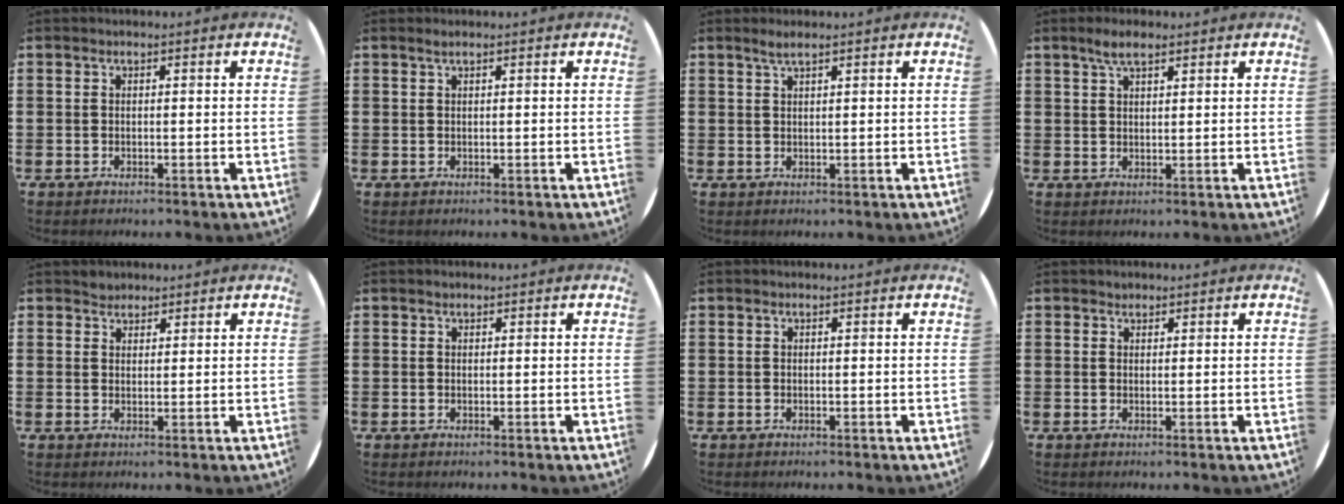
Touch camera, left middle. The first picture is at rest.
{"total": 0.6, "force": [0.4, 0.0, 0.4], "torque": [-0.006, 0.001, 0.007]}
{"total": 1.7, "force": [1.3, 0.0, 1.0], "torque": [-0.020, 0.004, 0.022]}
{"total": 3.3, "force": [2.3, 1.0, 2.1], "torque": [-0.036, 0.003, 0.039]}
{"total": 1.7, "force": [1.6, 0.6, -0.2], "torque": [0.011, 0.000, 0.030]}
{"total": 0.0}
{"total": 0.0}
{"total": 0.7, "force": [0.6, 0.4, 0.0], "torque": [0.009, 0.000, 0.010]}